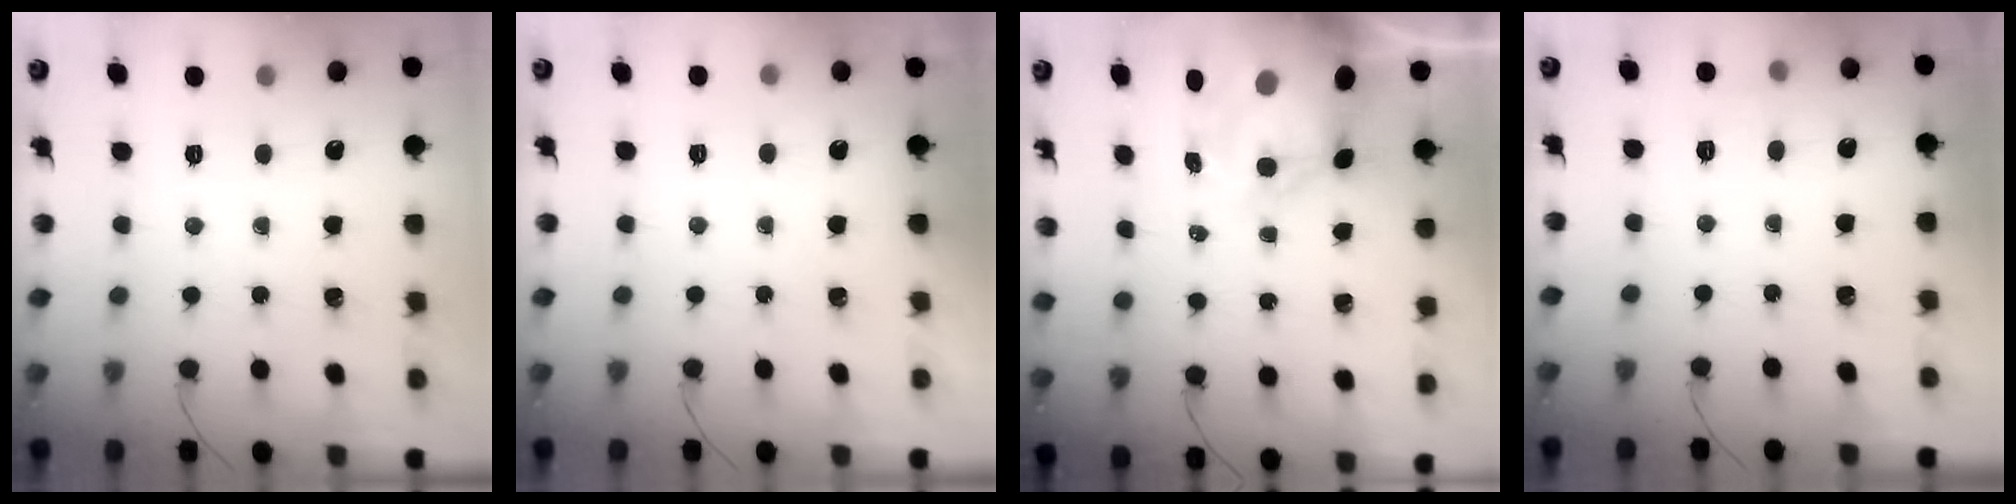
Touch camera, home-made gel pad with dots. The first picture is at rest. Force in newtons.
{"total": 1.9, "press": 1.9, "slide": 0.3}
{"total": 11.4, "press": 11.1, "slide": 2.7}
{"total": 5.6, "press": 5.4, "slide": 1.5}